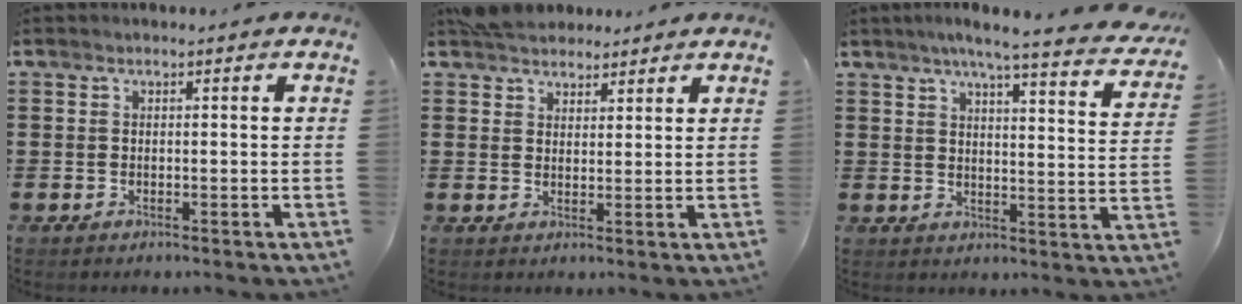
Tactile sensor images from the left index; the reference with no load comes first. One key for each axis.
{"total": 3.9, "fx": 3.7, "fy": 1.4, "fz": 0.4, "tx": -0.021, "ty": 0.002, "tz": 0.072}
{"total": 5.3, "fx": 4.5, "fy": -0.3, "fz": 2.8, "tx": -0.066, "ty": -0.029, "tz": 0.070}